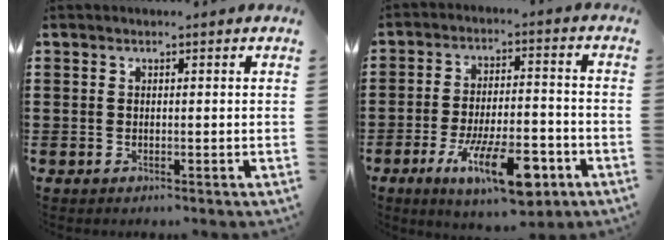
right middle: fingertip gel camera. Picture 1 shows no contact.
{"total": 12.4, "force": [-6.7, 4.0, 9.7], "torque": [-0.177, 0.010, -0.118]}